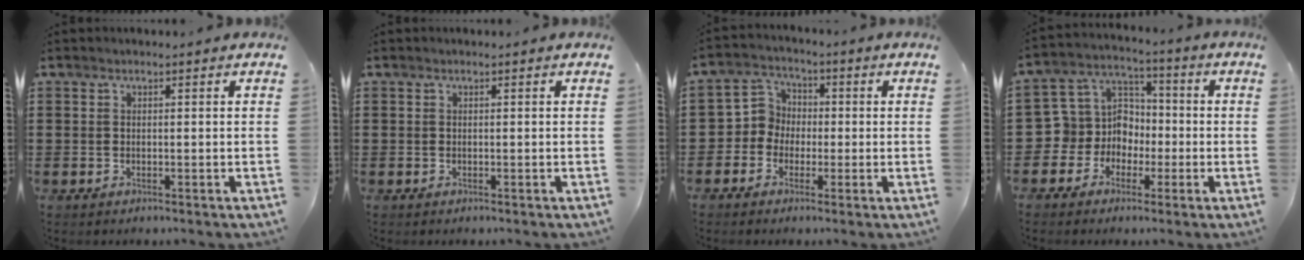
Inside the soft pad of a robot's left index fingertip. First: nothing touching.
{"total": 0.0}
{"total": 4.8, "force": [-1.4, 4.6, 0.8], "torque": [-0.035, 0.017, -0.031]}
{"total": 7.4, "force": [-1.6, 7.2, 0.5], "torque": [-0.062, -0.001, -0.034]}